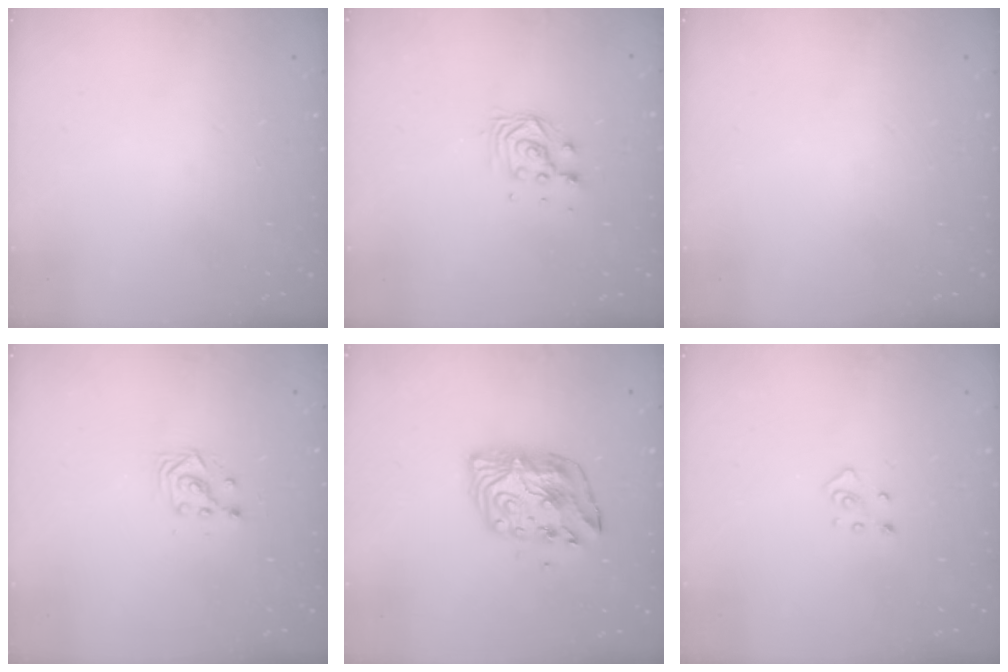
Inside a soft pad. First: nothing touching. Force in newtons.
{"total": 4.7, "press": 4.6, "slide": 0.6}
{"total": 0.0}
{"total": 3.0, "press": 3.0, "slide": 0.2}
{"total": 10.2, "press": 10.2, "slide": 0.6}
{"total": 2.8, "press": 2.8, "slide": 0.3}